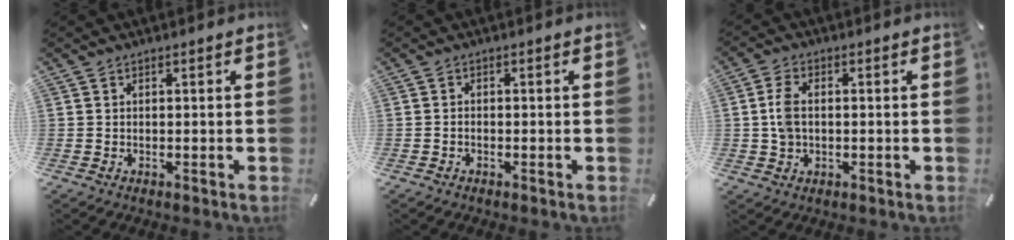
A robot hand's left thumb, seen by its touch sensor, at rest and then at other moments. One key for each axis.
{"total": 1.0, "fx": -0.8, "fy": 0.5, "fz": 0.3, "tx": -0.008, "ty": 0.002, "tz": -0.016}
{"total": 5.1, "fx": 0.2, "fy": 3.6, "fz": 3.6, "tx": -0.085, "ty": 0.007, "tz": 0.000}